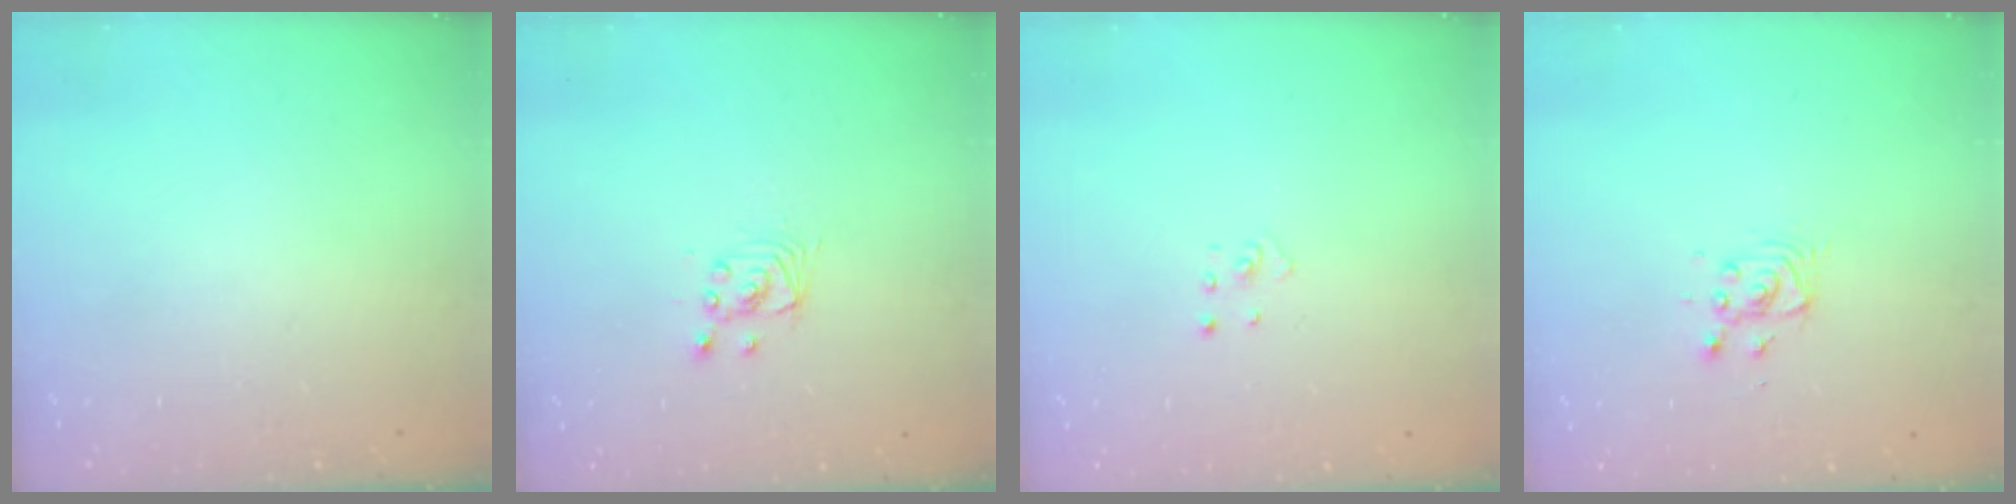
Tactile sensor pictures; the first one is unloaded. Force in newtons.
{"total": 2.9, "press": 2.9, "slide": 0.1}
{"total": 1.9, "press": 1.9, "slide": 0.1}
{"total": 3.5, "press": 3.5, "slide": 0.4}